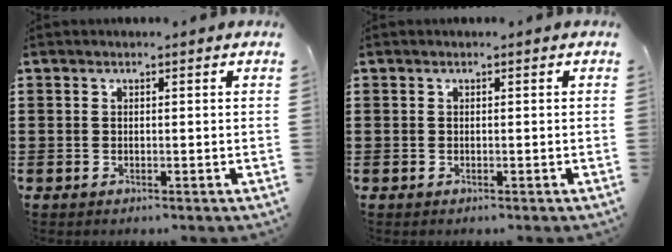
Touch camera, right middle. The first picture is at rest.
{"total": 0.0}